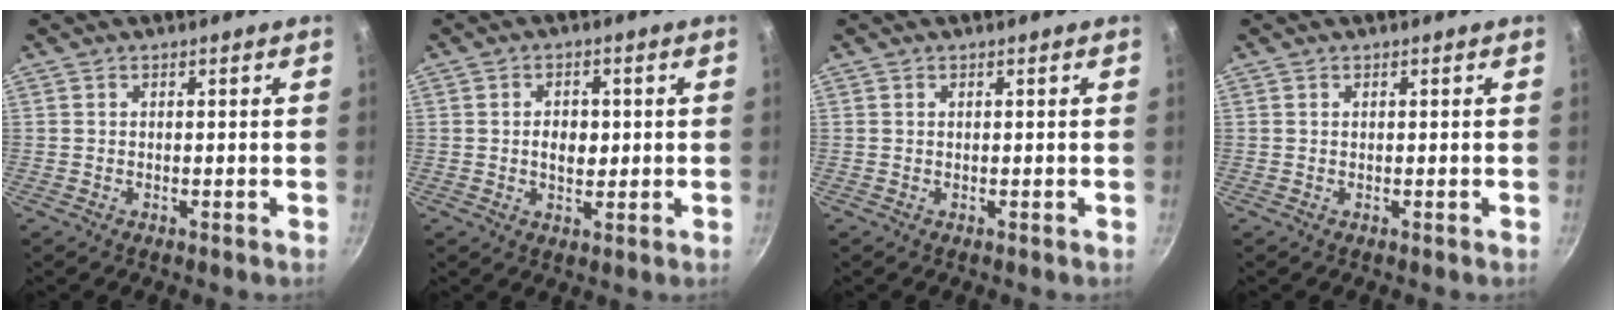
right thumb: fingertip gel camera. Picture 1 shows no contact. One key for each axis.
{"total": 4.5, "fx": 0.2, "fy": 2.9, "fz": 3.4, "tx": -0.039, "ty": -0.002, "tz": 0.000}
{"total": 0.0}
{"total": 0.0}